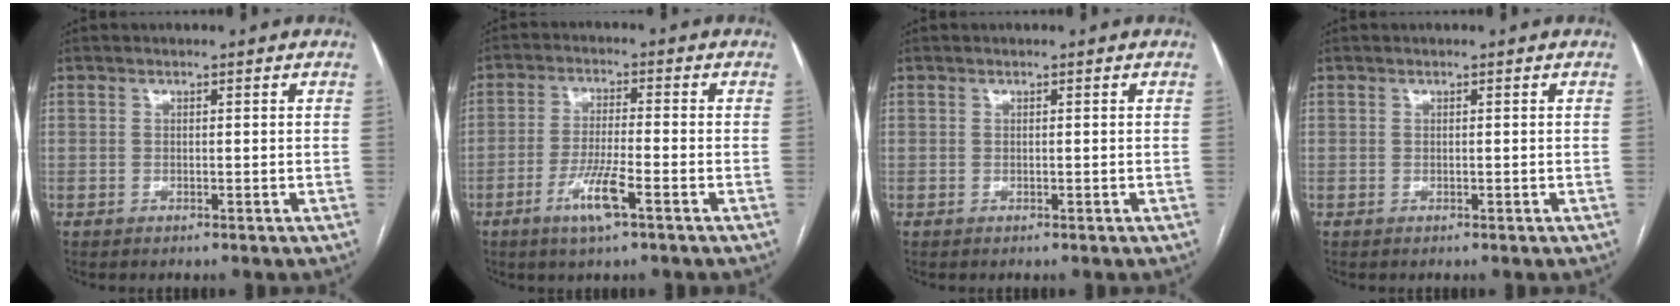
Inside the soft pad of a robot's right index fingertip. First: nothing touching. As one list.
[{"total": 6.5, "force": [-3.3, 0.3, 5.7], "torque": [-0.109, -0.010, -0.061]}, {"total": 0.0}, {"total": 0.0}]